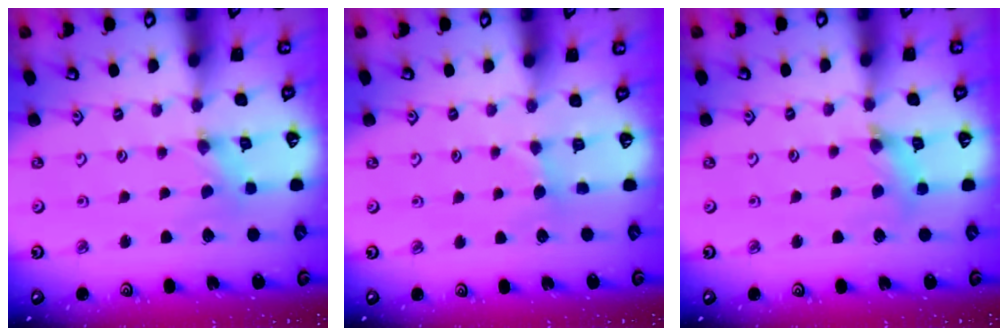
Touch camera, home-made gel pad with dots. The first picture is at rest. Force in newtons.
{"total": 2.0, "press": 2.0, "slide": 0.1}
{"total": 5.9, "press": 5.8, "slide": 0.7}